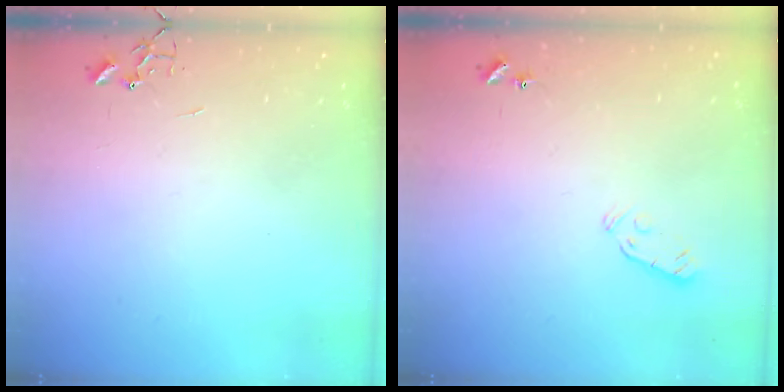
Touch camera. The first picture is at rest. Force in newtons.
{"total": 4.1, "press": 4.0, "slide": 0.7}